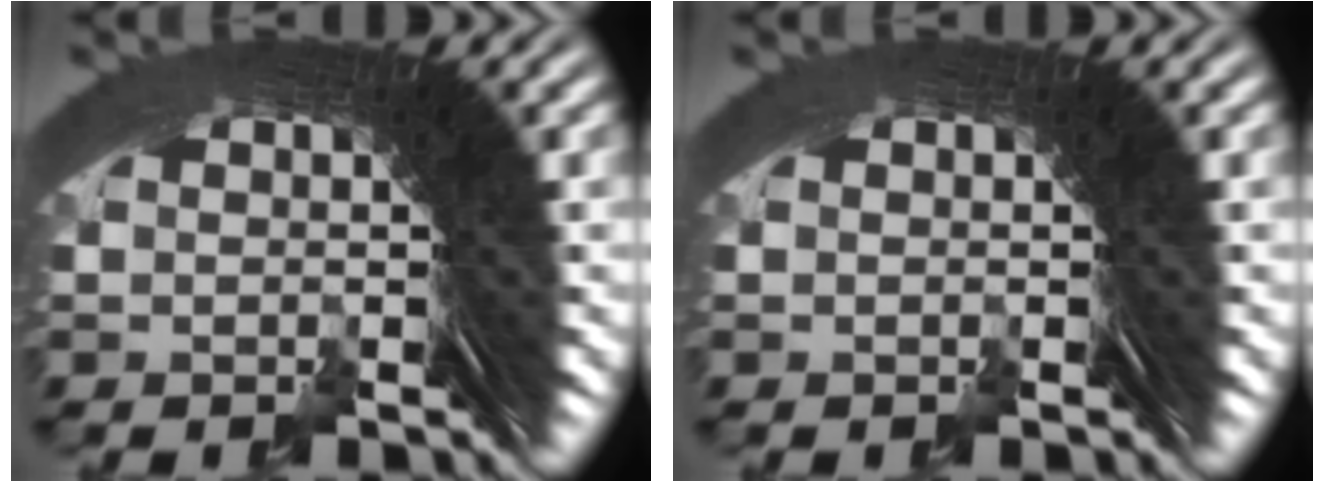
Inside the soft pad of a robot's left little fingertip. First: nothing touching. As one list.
[{"total": 0.0}]